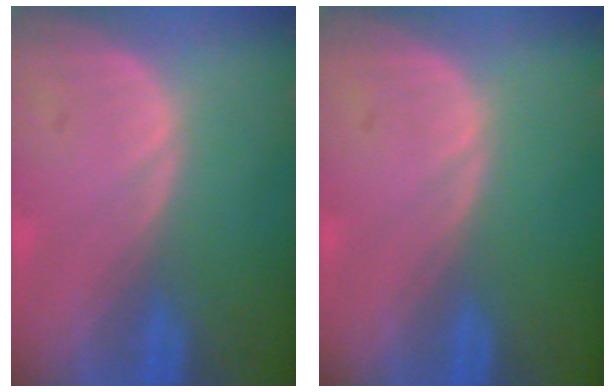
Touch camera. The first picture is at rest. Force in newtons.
{"total": 0.0}